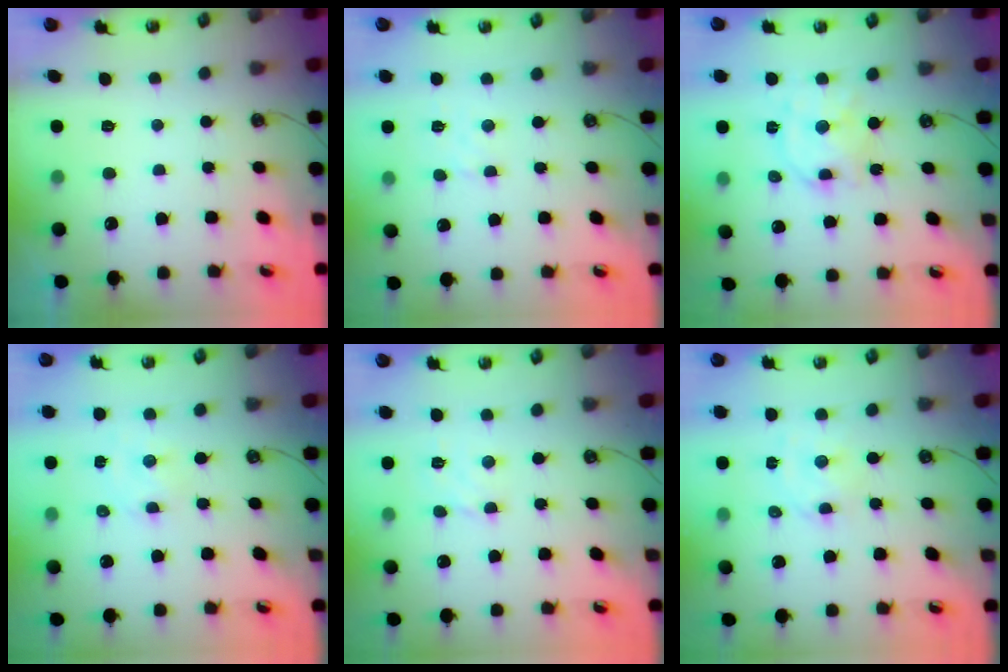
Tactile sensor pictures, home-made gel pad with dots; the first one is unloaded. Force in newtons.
{"total": 2.0, "press": 1.9, "slide": 0.6}
{"total": 12.6, "press": 12.5, "slide": 0.9}
{"total": 1.0, "press": 1.0, "slide": 0.2}
{"total": 2.4, "press": 2.4, "slide": 0.3}
{"total": 3.0, "press": 3.0, "slide": 0.3}